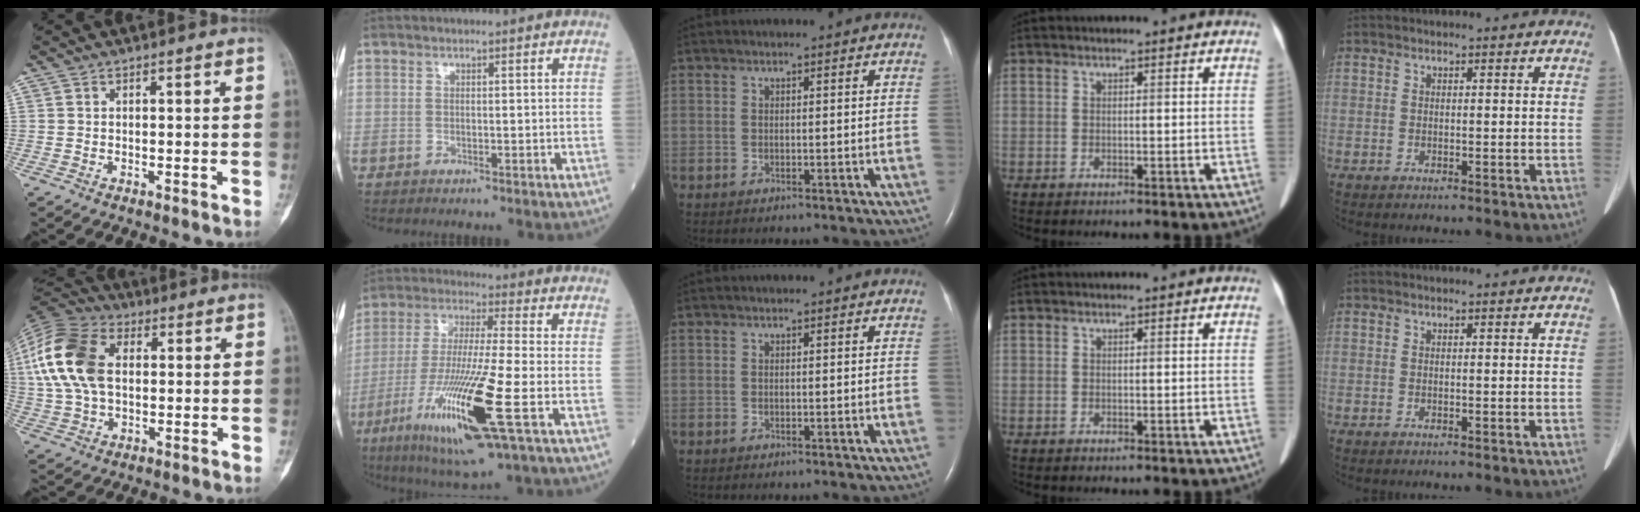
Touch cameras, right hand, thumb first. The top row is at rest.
{"thumb": {"total": 17.0, "force": [2.8, 10.7, 12.9], "torque": [-0.270, 0.017, 0.048]}, "index": {"total": 18.1, "force": [-6.6, 0.6, 16.8], "torque": [-0.355, -0.039, -0.122]}}